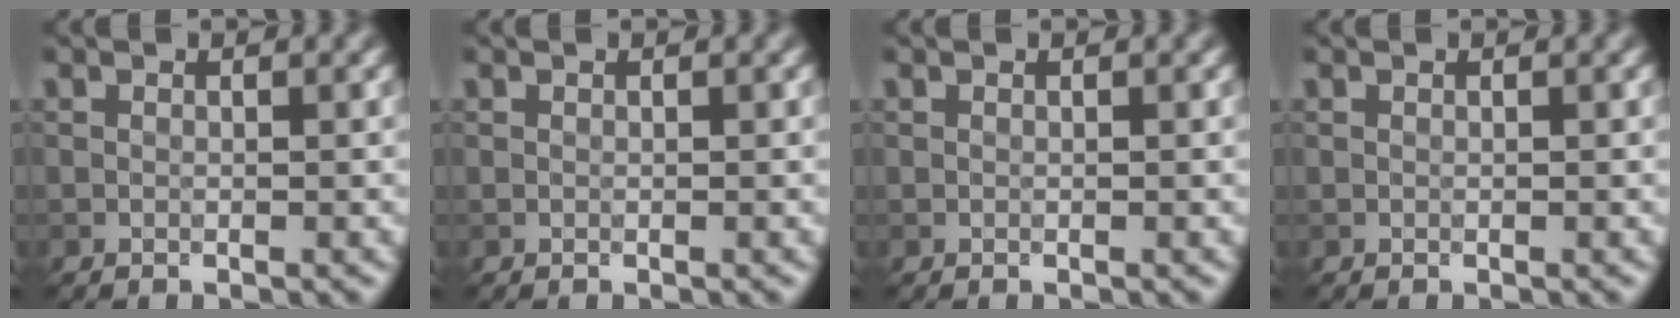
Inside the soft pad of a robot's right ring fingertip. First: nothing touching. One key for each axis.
{"total": 0.0}
{"total": 0.0}
{"total": 0.0}